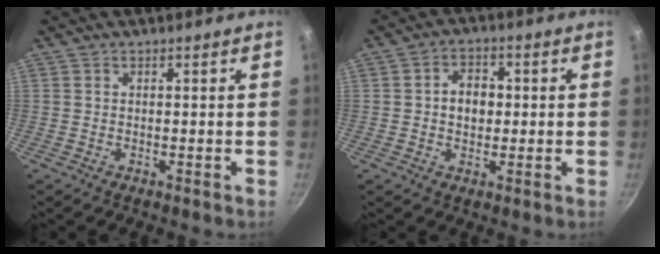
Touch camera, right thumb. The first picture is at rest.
{"total": 5.7, "force": [0.3, 4.3, 3.7], "torque": [-0.031, 0.009, -0.001]}